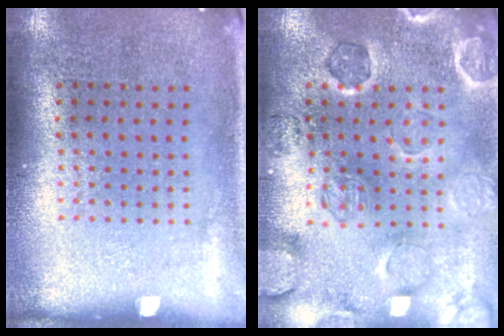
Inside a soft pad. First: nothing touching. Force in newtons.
{"total": 1.4, "press": 1.4, "slide": 0.2}